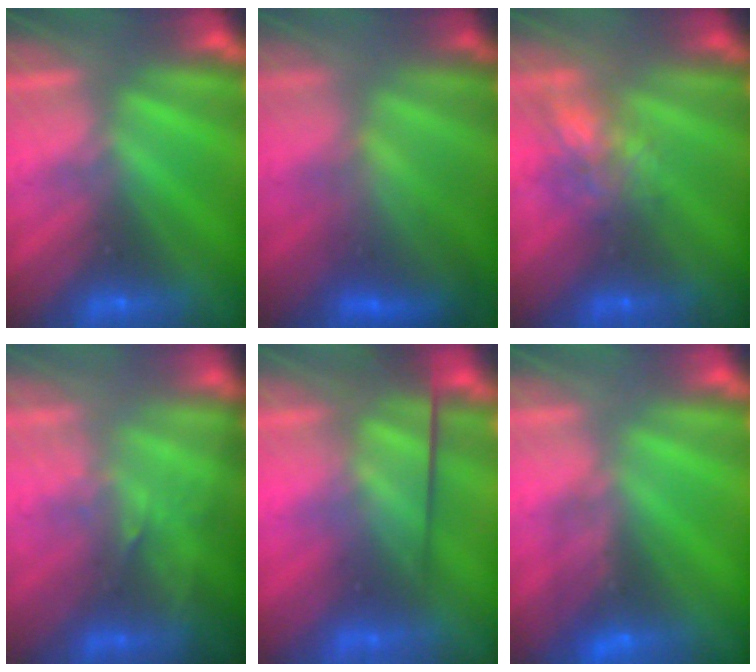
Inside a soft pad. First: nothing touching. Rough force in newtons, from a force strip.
{"total": 3.4}
{"total": 5.4}
{"total": 2.6}
{"total": 3.6}
{"total": 1.2}